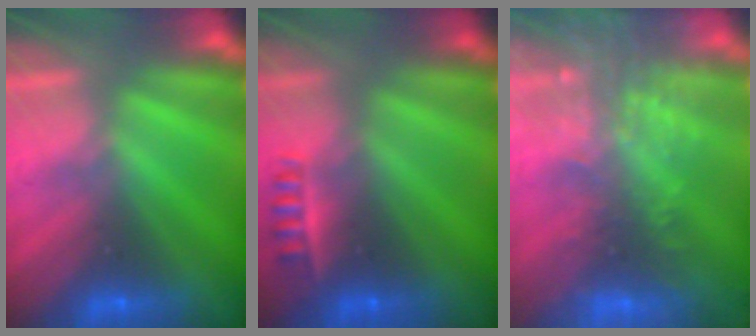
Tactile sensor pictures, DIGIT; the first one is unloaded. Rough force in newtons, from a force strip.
{"total": 2.3}
{"total": 9.3}